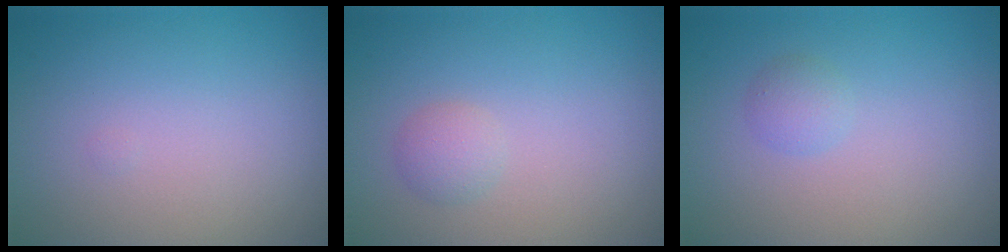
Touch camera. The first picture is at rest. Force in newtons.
{"total": 1.4, "press": 1.4, "slide": 0.1}
{"total": 1.3, "press": 1.3, "slide": 0.1}